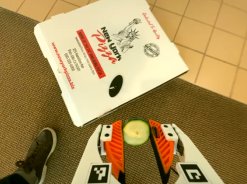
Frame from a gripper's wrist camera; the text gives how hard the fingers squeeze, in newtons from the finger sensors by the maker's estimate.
{"total": 8.2, "left": 8.5, "right": 7.9}